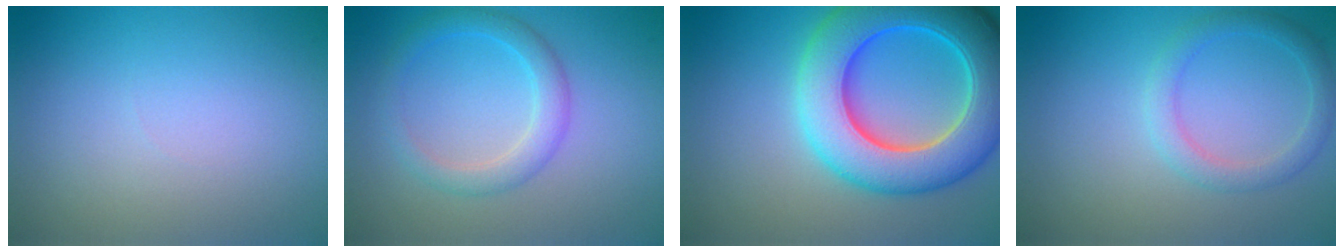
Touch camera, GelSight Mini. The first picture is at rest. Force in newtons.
{"total": 2.8, "press": 2.8, "slide": 0.2}
{"total": 10.8, "press": 10.8, "slide": 0.2}
{"total": 2.3, "press": 2.3, "slide": 0.1}